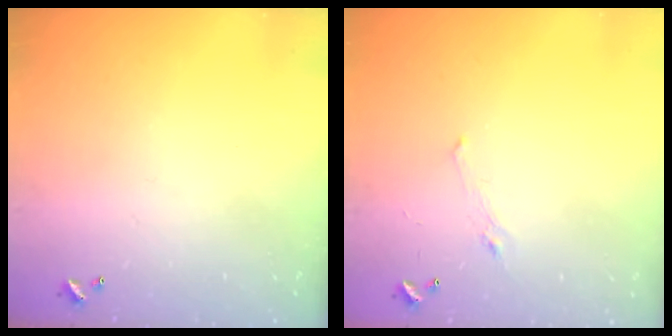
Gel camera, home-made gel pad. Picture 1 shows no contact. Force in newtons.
{"total": 0.8, "press": 0.1, "slide": 0.8}